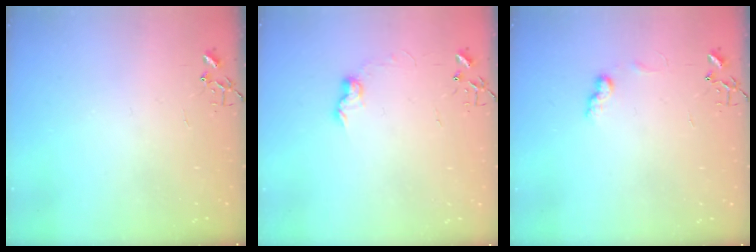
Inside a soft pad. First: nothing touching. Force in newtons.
{"total": 7.1, "press": 7.1, "slide": 0.4}
{"total": 7.2, "press": 7.2, "slide": 0.2}